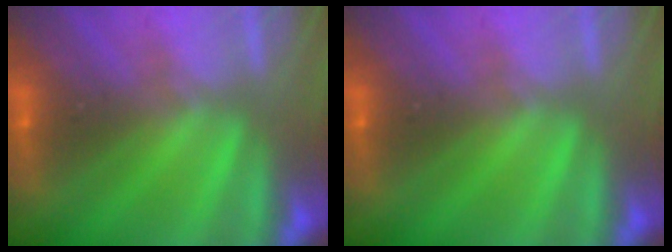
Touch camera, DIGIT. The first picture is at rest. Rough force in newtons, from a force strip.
{"total": 0.0}